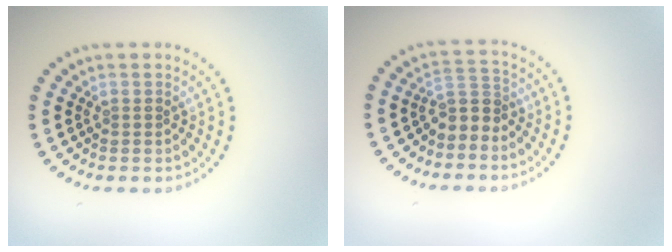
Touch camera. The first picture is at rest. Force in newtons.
{"total": 2.5, "press": 1.9, "slide": 1.6}